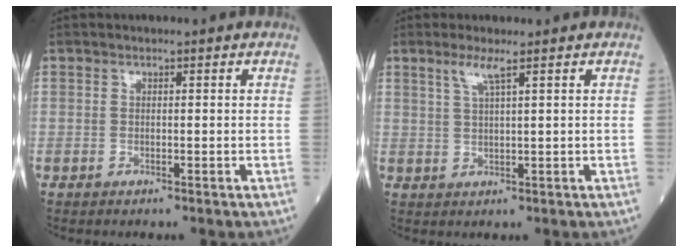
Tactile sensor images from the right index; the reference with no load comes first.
{"total": 2.8, "force": [1.7, -0.3, 2.2], "torque": [-0.052, 0.000, 0.037]}